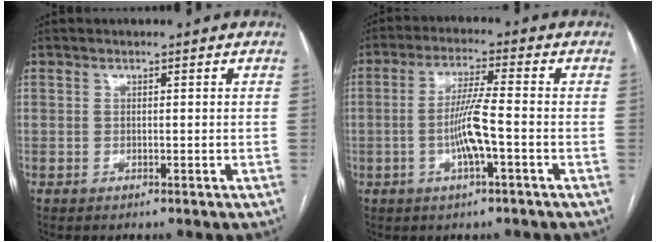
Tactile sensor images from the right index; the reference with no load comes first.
{"total": 7.0, "force": [-1.7, 0.2, 6.8], "torque": [-0.137, 0.002, -0.033]}